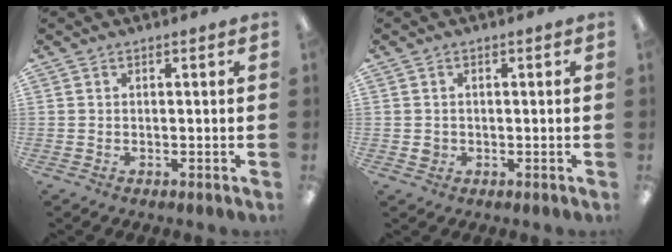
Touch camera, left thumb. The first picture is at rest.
{"total": 1.7, "force": [-0.2, 1.6, 0.6], "torque": [-0.013, 0.004, -0.005]}